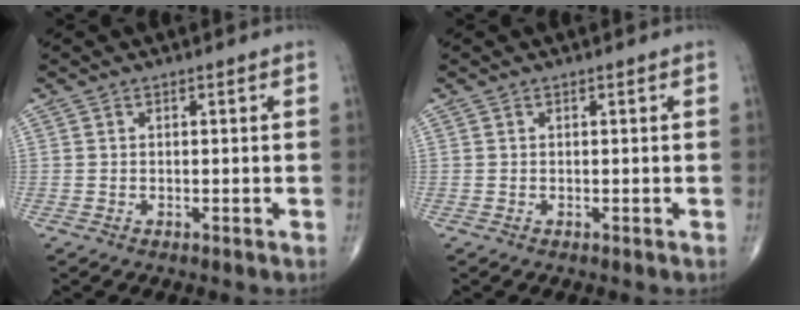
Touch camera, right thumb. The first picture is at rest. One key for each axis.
{"total": 0.0}